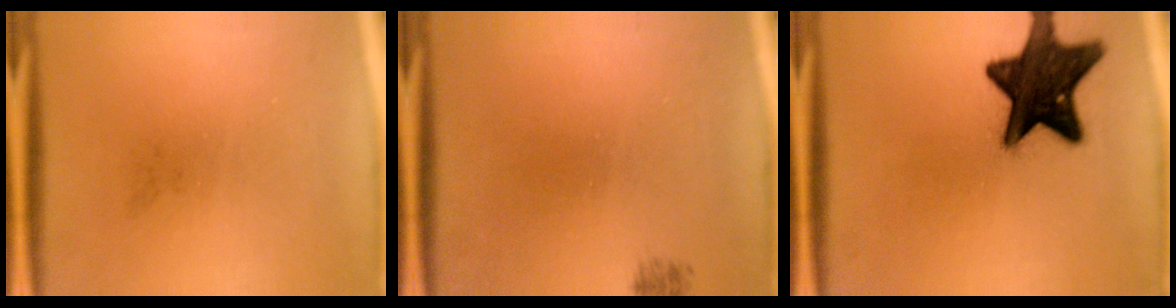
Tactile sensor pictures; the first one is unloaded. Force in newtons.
{"total": 0.7}
{"total": 16.6}